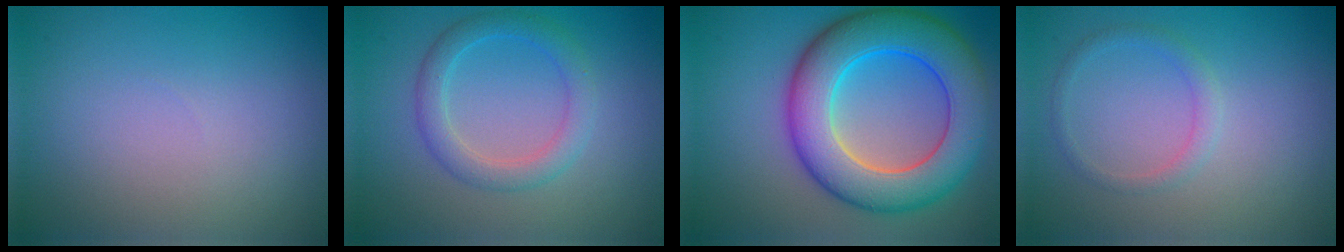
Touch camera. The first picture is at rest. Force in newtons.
{"total": 3.0, "press": 3.0, "slide": 0.2}
{"total": 10.2, "press": 10.2, "slide": 0.1}
{"total": 1.4, "press": 1.4, "slide": 0.1}